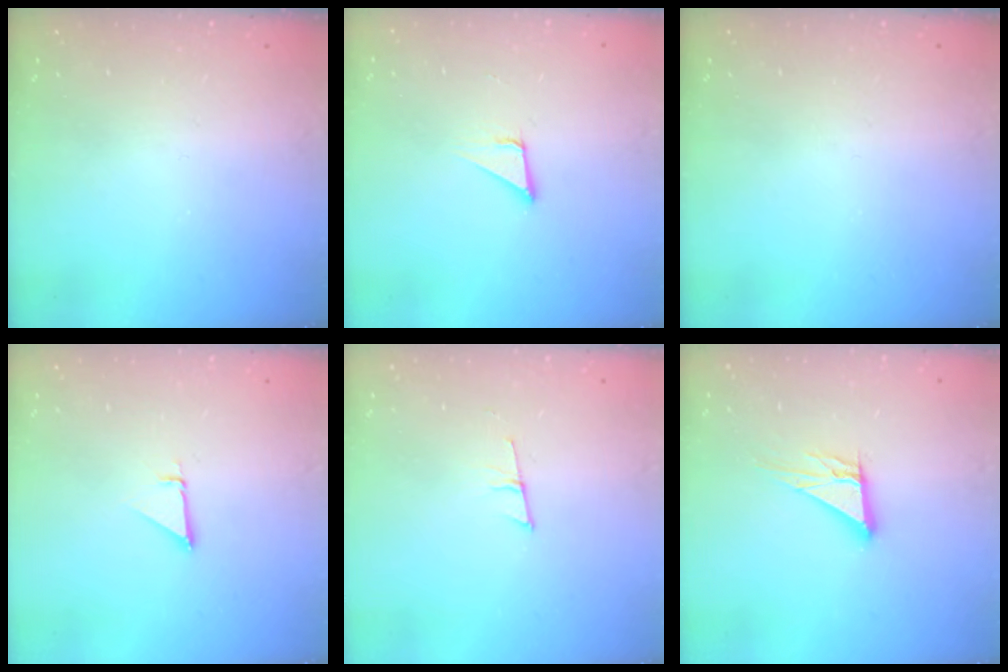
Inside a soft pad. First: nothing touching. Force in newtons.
{"total": 3.3, "press": 3.3, "slide": 0.1}
{"total": 0.0}
{"total": 2.3, "press": 2.3, "slide": 0.1}
{"total": 6.3, "press": 5.6, "slide": 2.9}
{"total": 9.0, "press": 9.0, "slide": 0.7}